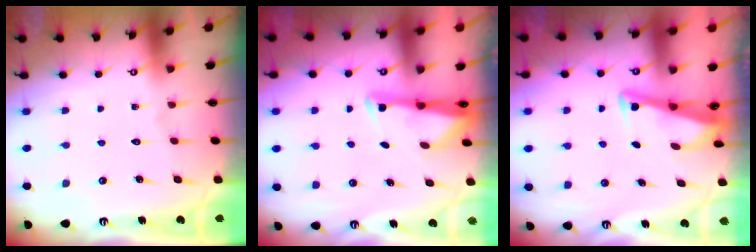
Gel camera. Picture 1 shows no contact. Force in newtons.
{"total": 2.8, "press": 2.8, "slide": 0.4}
{"total": 3.5, "press": 3.5, "slide": 0.4}